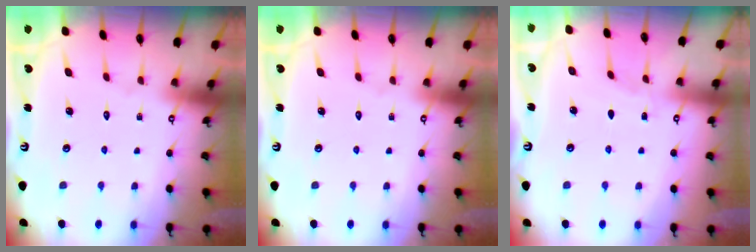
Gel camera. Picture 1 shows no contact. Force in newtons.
{"total": 0.0}
{"total": 2.7, "press": 2.7, "slide": 0.4}